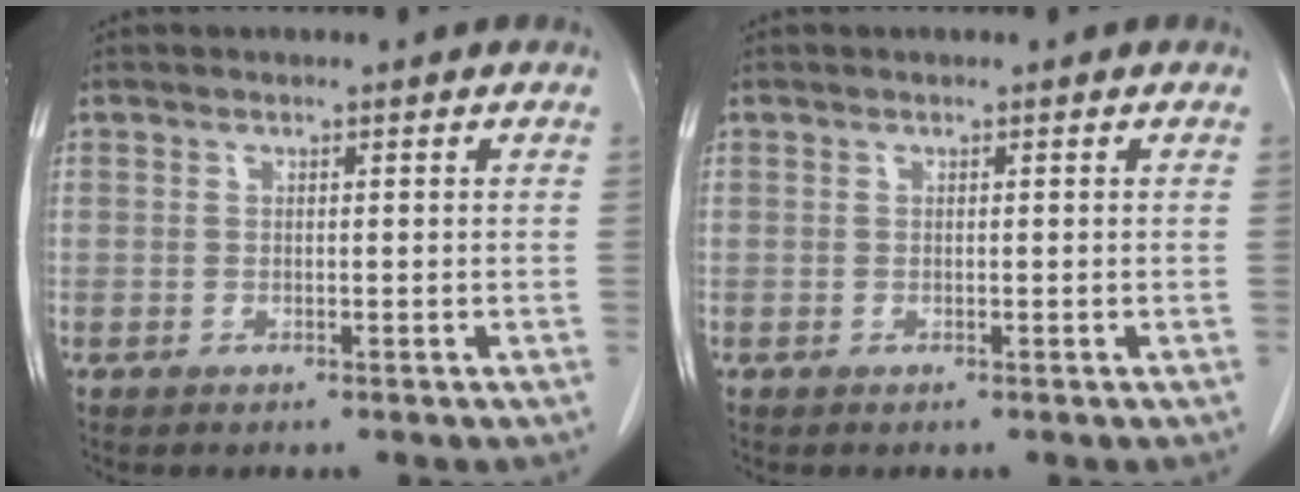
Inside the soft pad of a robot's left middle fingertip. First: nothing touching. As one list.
[{"total": 0.0}]